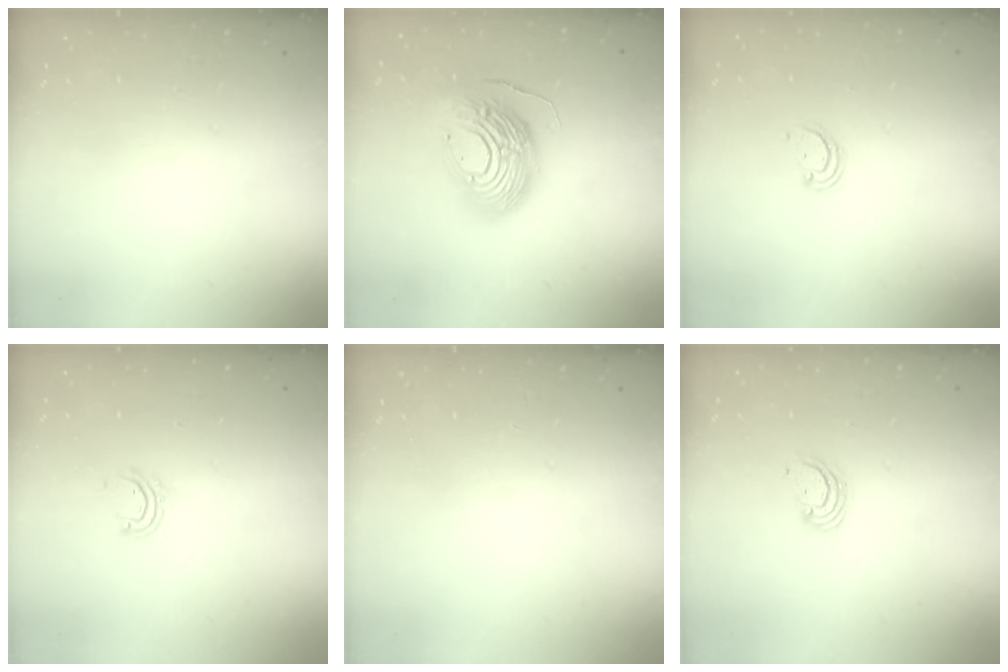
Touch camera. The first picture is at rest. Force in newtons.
{"total": 18.8, "press": 18.6, "slide": 2.8}
{"total": 2.2, "press": 2.2, "slide": 0.2}
{"total": 2.7, "press": 2.7, "slide": 0.2}
{"total": 0.0}
{"total": 3.3, "press": 3.3, "slide": 0.3}